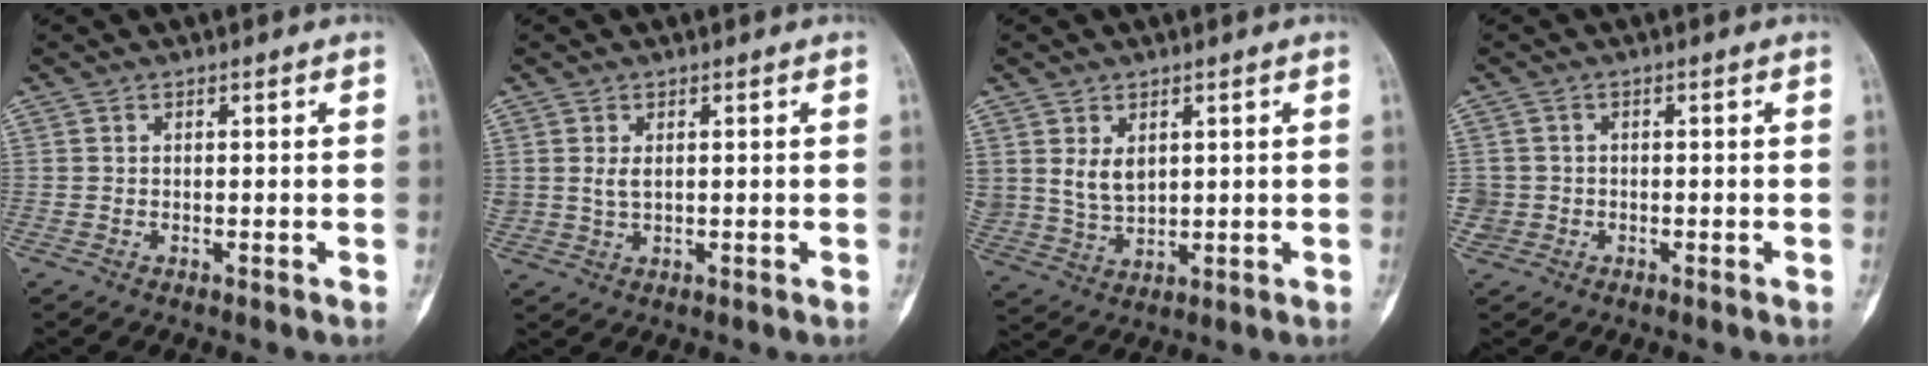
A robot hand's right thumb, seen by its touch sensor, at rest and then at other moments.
{"total": 2.1, "force": [0.7, 1.3, 1.6], "torque": [-0.024, -0.002, 0.017]}
{"total": 5.8, "force": [2.0, 4.0, 3.7], "torque": [-0.052, -0.013, 0.053]}
{"total": 2.5, "force": [-0.5, 2.5, 0.0], "torque": [0.017, 0.011, -0.012]}